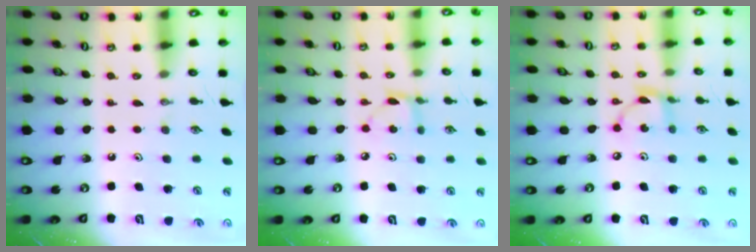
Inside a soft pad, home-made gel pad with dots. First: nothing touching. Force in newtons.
{"total": 4.5, "press": 4.4, "slide": 0.5}
{"total": 6.1, "press": 6.1, "slide": 0.1}